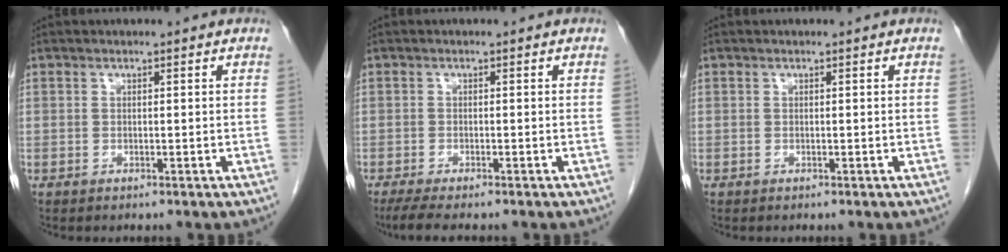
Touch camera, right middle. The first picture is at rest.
{"total": 4.4, "force": [-3.5, 0.4, 2.6], "torque": [-0.045, -0.012, -0.056]}
{"total": 0.0}